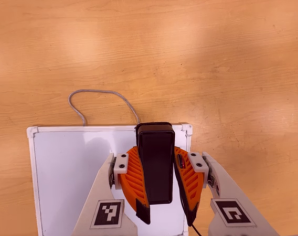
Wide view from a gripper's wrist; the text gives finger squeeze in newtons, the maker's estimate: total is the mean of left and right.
{"total": 10.3, "left": 8.0, "right": 12.5}